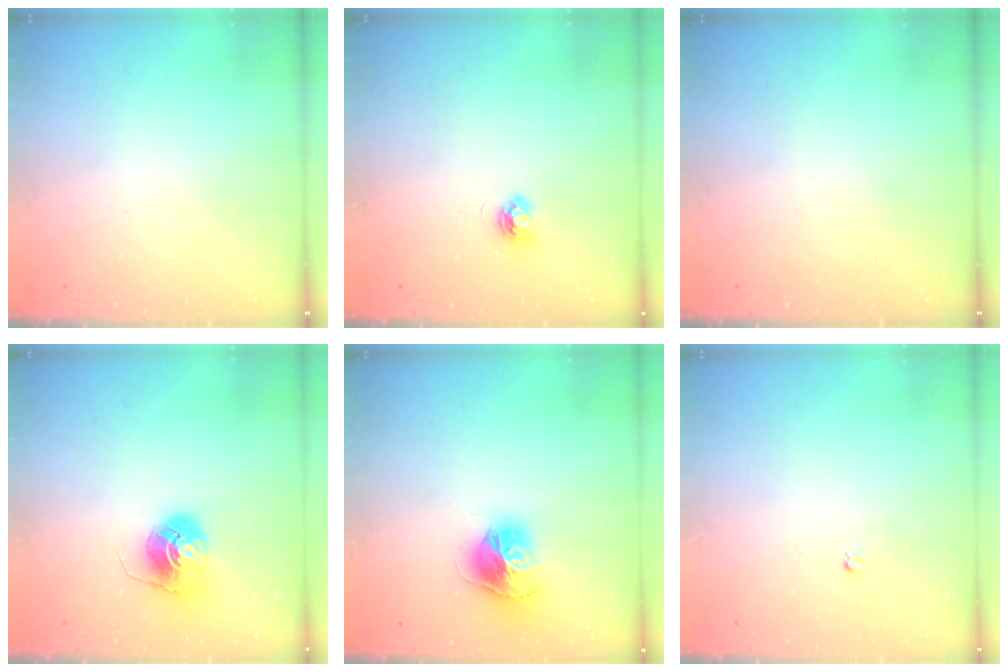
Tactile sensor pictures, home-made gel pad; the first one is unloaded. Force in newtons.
{"total": 3.8, "press": 3.8, "slide": 0.4}
{"total": 0.0}
{"total": 7.7, "press": 7.7, "slide": 0.2}
{"total": 14.8, "press": 14.7, "slide": 1.6}
{"total": 2.5, "press": 2.5, "slide": 0.2}